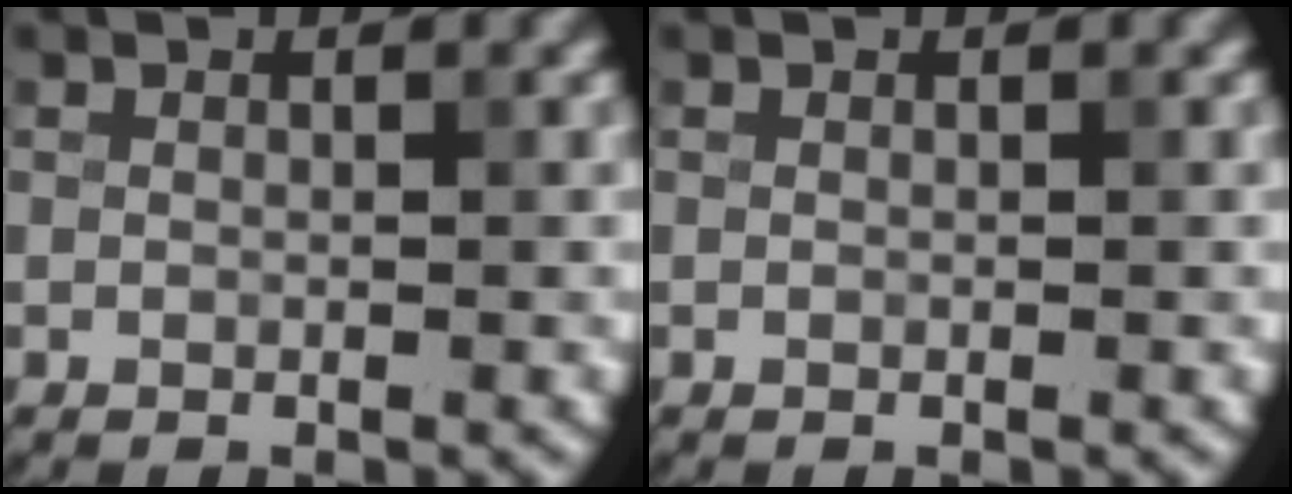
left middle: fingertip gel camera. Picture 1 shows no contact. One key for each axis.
{"total": 0.0}